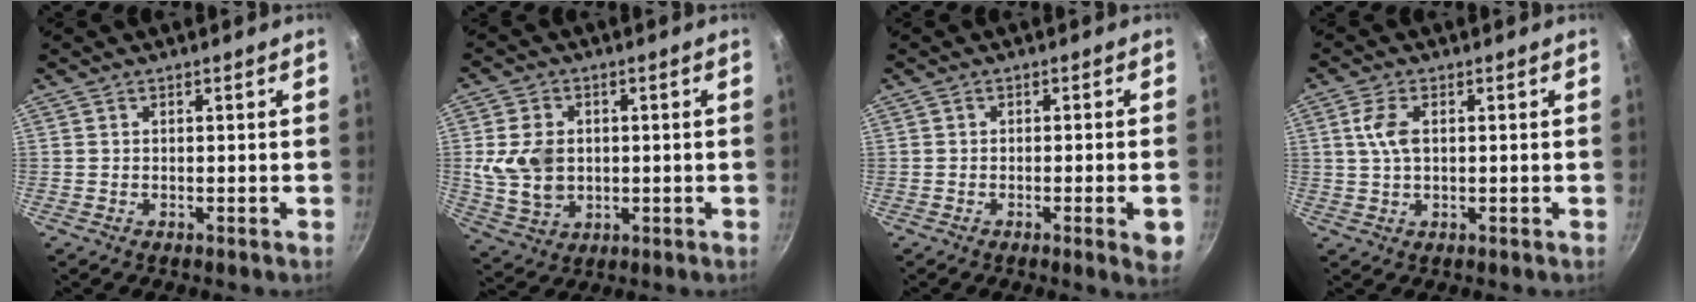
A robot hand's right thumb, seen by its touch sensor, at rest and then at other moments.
{"total": 10.0, "force": [0.7, 7.8, 6.3], "torque": [-0.102, -0.010, 0.020]}
{"total": 5.1, "force": [-1.9, 0.5, 4.7], "torque": [-0.055, 0.001, -0.025]}
{"total": 4.8, "force": [1.0, 2.6, 4.0], "torque": [-0.081, 0.005, 0.018]}